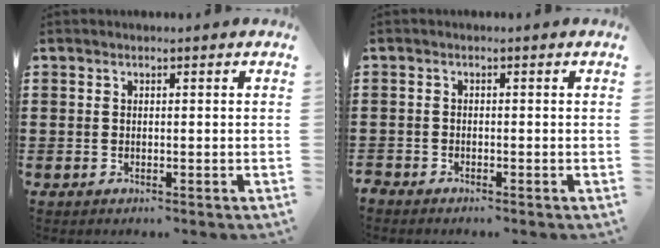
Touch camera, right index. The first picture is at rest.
{"total": 0.9, "force": [-0.9, 0.2, -0.1], "torque": [-0.002, 0.001, -0.020]}